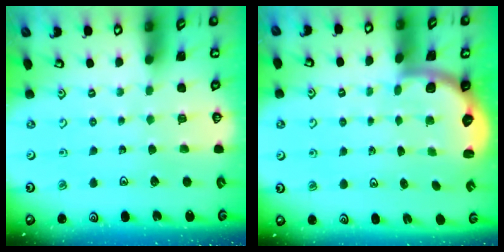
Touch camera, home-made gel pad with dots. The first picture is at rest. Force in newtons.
{"total": 2.5, "press": 2.1, "slide": 1.4}